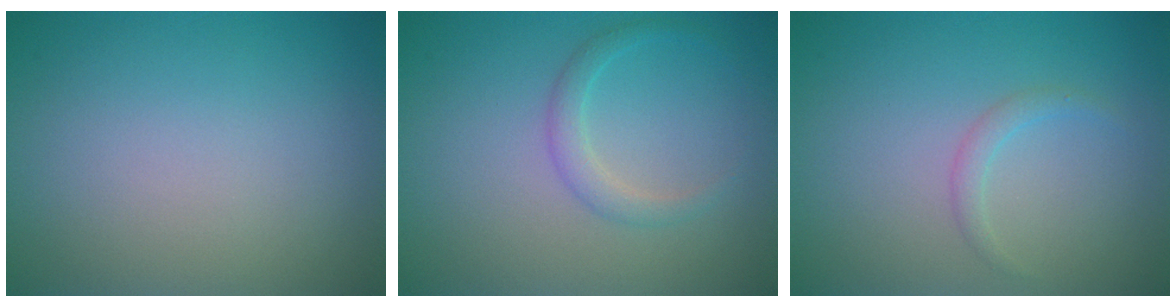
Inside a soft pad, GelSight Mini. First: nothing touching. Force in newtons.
{"total": 1.7, "press": 1.7, "slide": 0.1}
{"total": 1.1, "press": 1.1, "slide": 0.1}